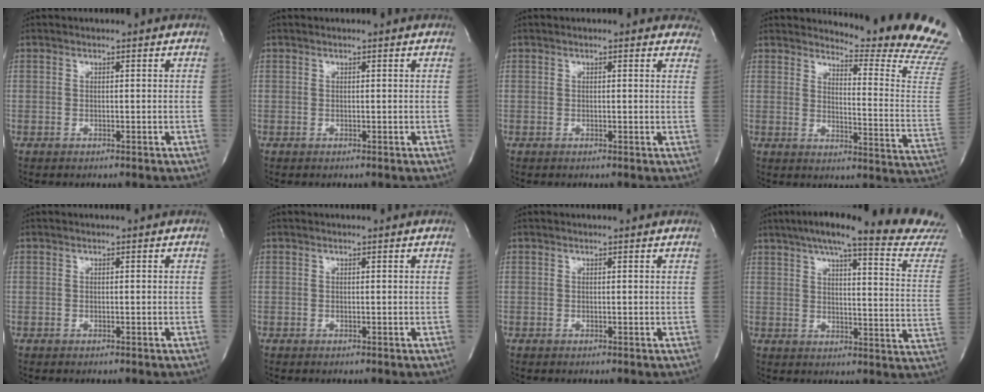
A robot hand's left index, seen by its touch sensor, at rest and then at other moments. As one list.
[{"total": 0.9, "force": [0.9, 0.2, 0.2], "torque": [-0.009, 0.011, 0.008]}, {"total": 6.2, "force": [5.4, 2.2, 2.2], "torque": [-0.005, 0.004, 0.041]}, {"total": 17.5, "force": [17.1, -1.3, 3.3], "torque": [-0.053, -0.167, 0.183]}, {"total": 0.0}, {"total": 0.5, "force": [0.5, 0.1, 0.0], "torque": [-0.004, 0.002, 0.003]}, {"total": 1.1, "force": [1.1, 0.1, 0.1], "torque": [-0.012, 0.004, 0.010]}, {"total": 24.5, "force": [21.7, -0.1, 11.3], "torque": [-0.165, -0.066, 0.262]}]